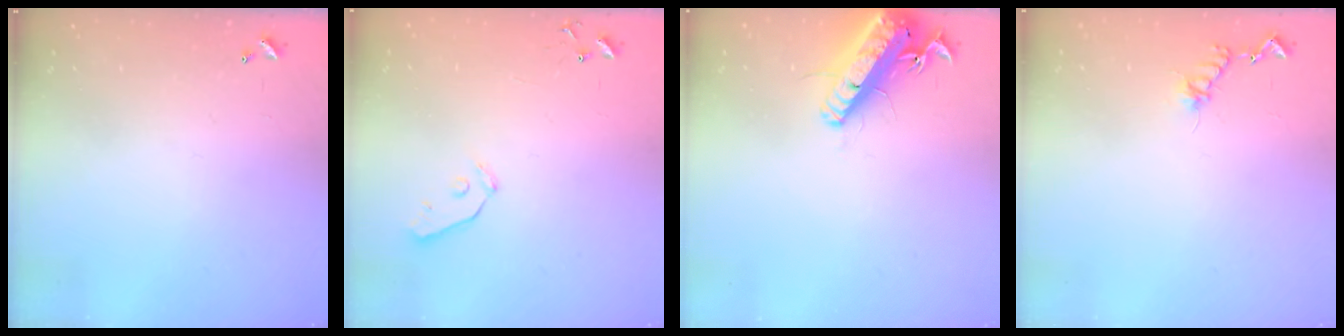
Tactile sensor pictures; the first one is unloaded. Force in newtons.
{"total": 5.7, "press": 5.7, "slide": 0.4}
{"total": 17.1, "press": 16.8, "slide": 3.4}
{"total": 8.7, "press": 8.6, "slide": 0.7}